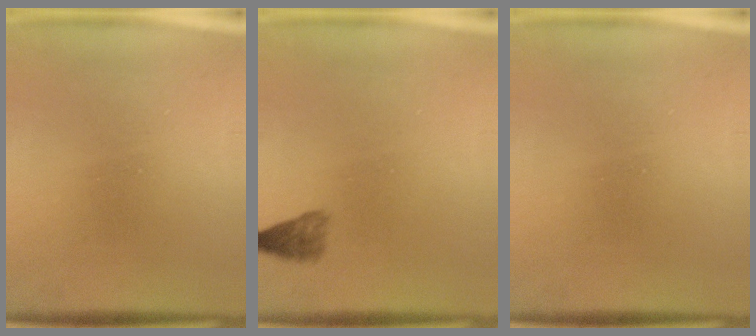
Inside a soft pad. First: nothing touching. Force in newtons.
{"total": 2.4}
{"total": 0.0}